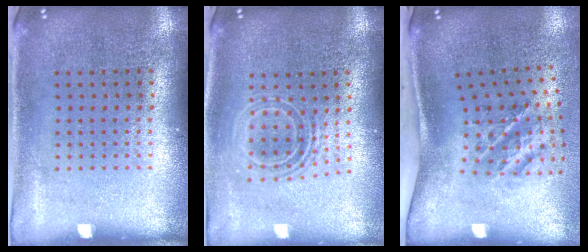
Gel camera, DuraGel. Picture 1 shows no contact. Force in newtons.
{"total": 1.7, "press": 1.2, "slide": 1.1}
{"total": 2.2, "press": 1.2, "slide": 1.8}